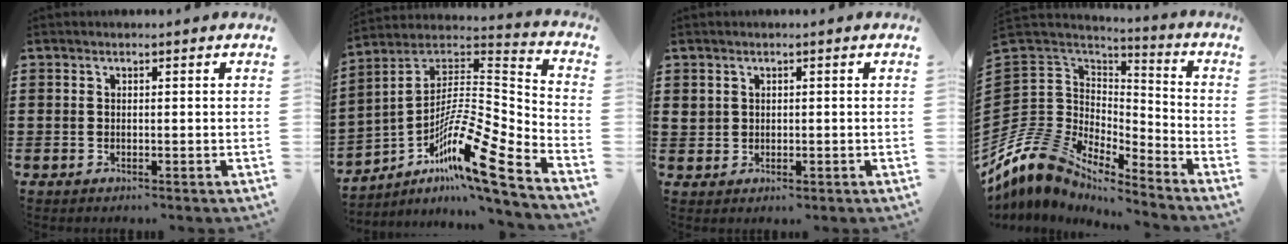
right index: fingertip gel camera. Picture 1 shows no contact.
{"total": 12.8, "force": [-7.9, 1.7, 9.9], "torque": [-0.186, -0.011, -0.155]}
{"total": 1.3, "force": [0.6, 1.1, 0.3], "torque": [-0.009, 0.005, 0.010]}
{"total": 10.1, "force": [-7.6, 5.9, 2.9], "torque": [-0.116, -0.009, -0.159]}